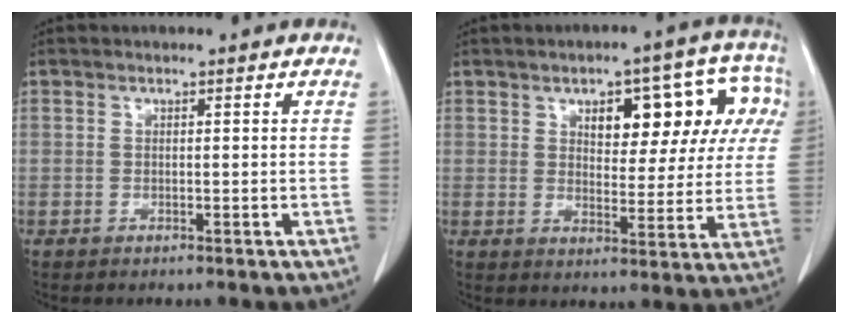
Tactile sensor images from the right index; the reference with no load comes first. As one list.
[{"total": 13.4, "force": [4.9, 5.9, 11.0], "torque": [-0.125, 0.037, 0.064]}]